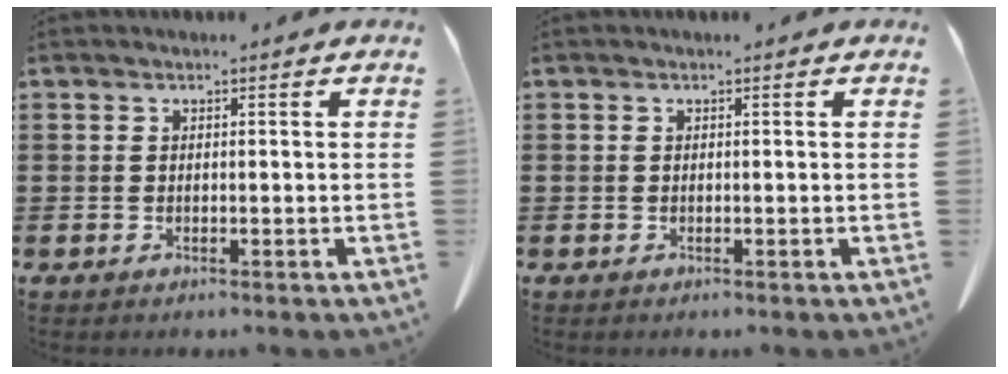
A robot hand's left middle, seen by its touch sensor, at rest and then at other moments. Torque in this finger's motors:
{"motor_torque": [-0.05, 0.05, -0.03, -0.01]}